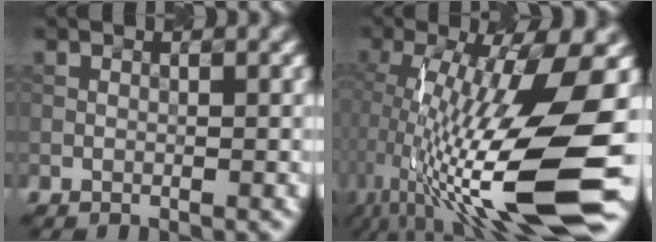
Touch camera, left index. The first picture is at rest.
{"total": 15.3, "force": [-2.4, 3.6, 14.7], "torque": [-0.263, -0.002, -0.035]}